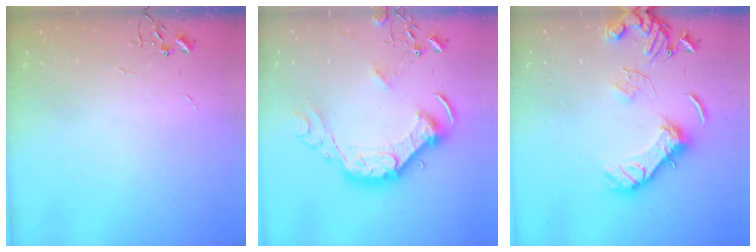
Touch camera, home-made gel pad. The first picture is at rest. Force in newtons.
{"total": 18.6, "press": 18.6, "slide": 1.1}
{"total": 14.6, "press": 14.5, "slide": 1.2}